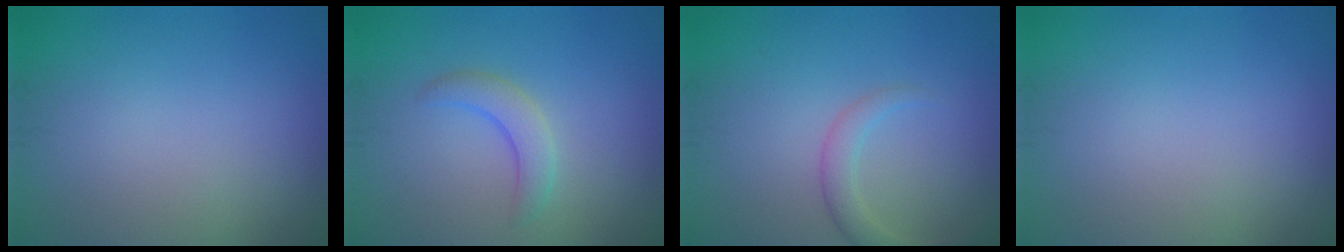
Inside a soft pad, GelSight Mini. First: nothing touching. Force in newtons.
{"total": 2.5, "press": 2.5, "slide": 0.2}
{"total": 2.0, "press": 2.0, "slide": 0.0}
{"total": 0.0}